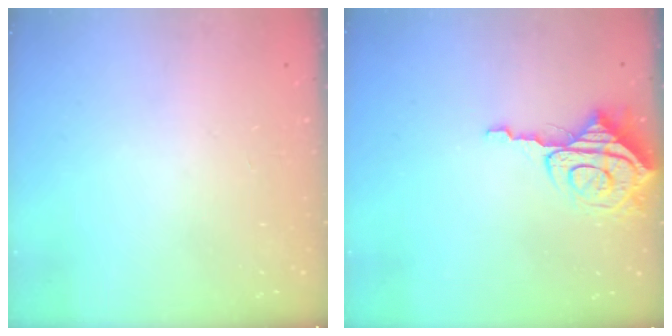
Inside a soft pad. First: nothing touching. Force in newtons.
{"total": 10.0, "press": 9.9, "slide": 0.9}